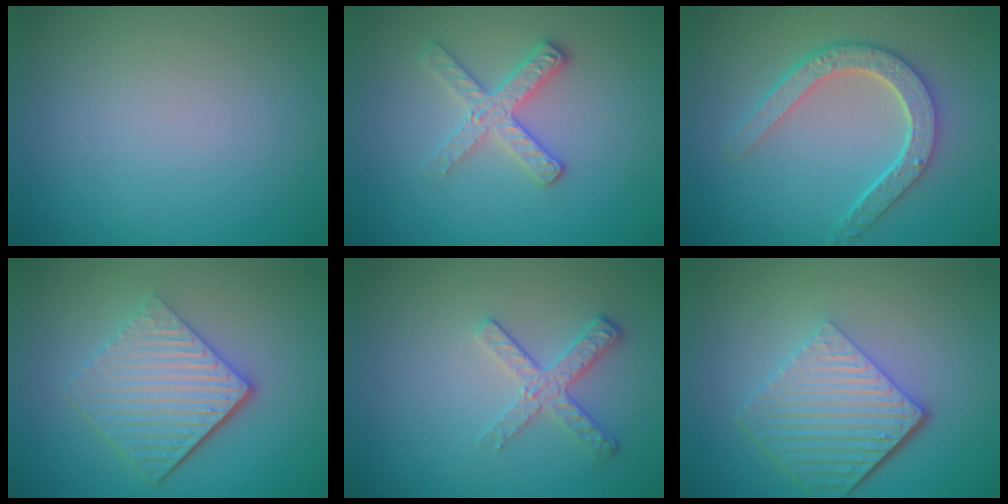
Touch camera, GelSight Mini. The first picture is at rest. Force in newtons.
{"total": 2.7, "press": 2.6, "slide": 0.9}
{"total": 4.7, "press": 3.6, "slide": 3.0}
{"total": 5.8, "press": 4.0, "slide": 4.2}
{"total": 2.6, "press": 2.4, "slide": 1.2}
{"total": 6.0, "press": 4.2, "slide": 4.3}